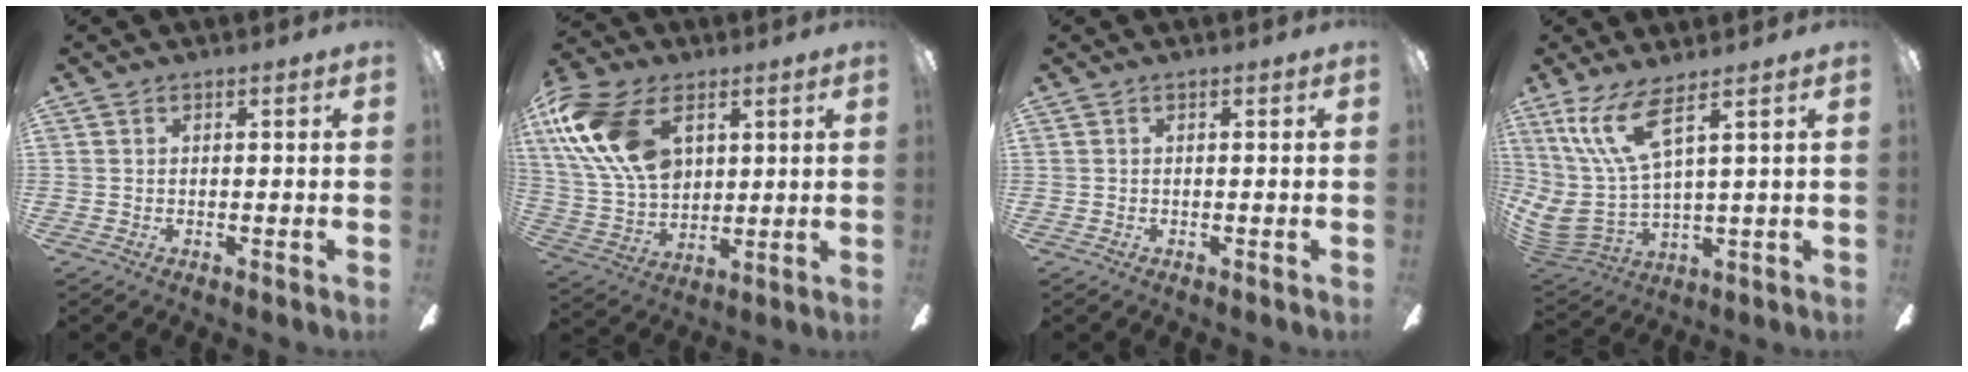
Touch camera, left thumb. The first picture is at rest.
{"total": 20.2, "force": [7.4, 12.9, 13.6], "torque": [-0.292, -0.005, 0.135]}
{"total": 0.0}
{"total": 16.4, "force": [8.4, 5.8, 12.8], "torque": [-0.295, -0.038, 0.145]}